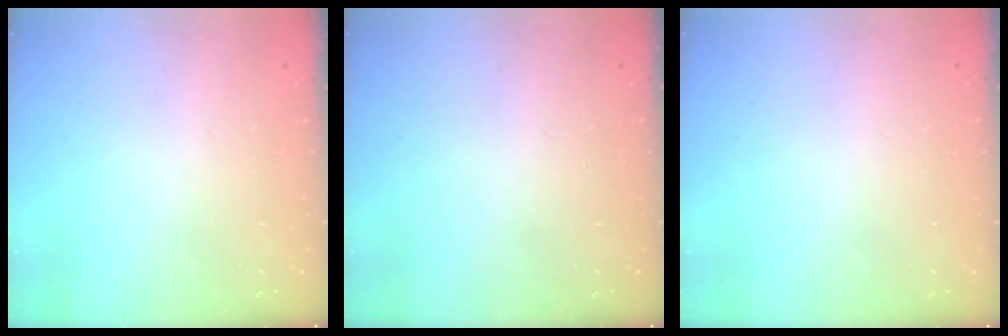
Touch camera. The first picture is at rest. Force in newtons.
{"total": 0.0}
{"total": 0.0}